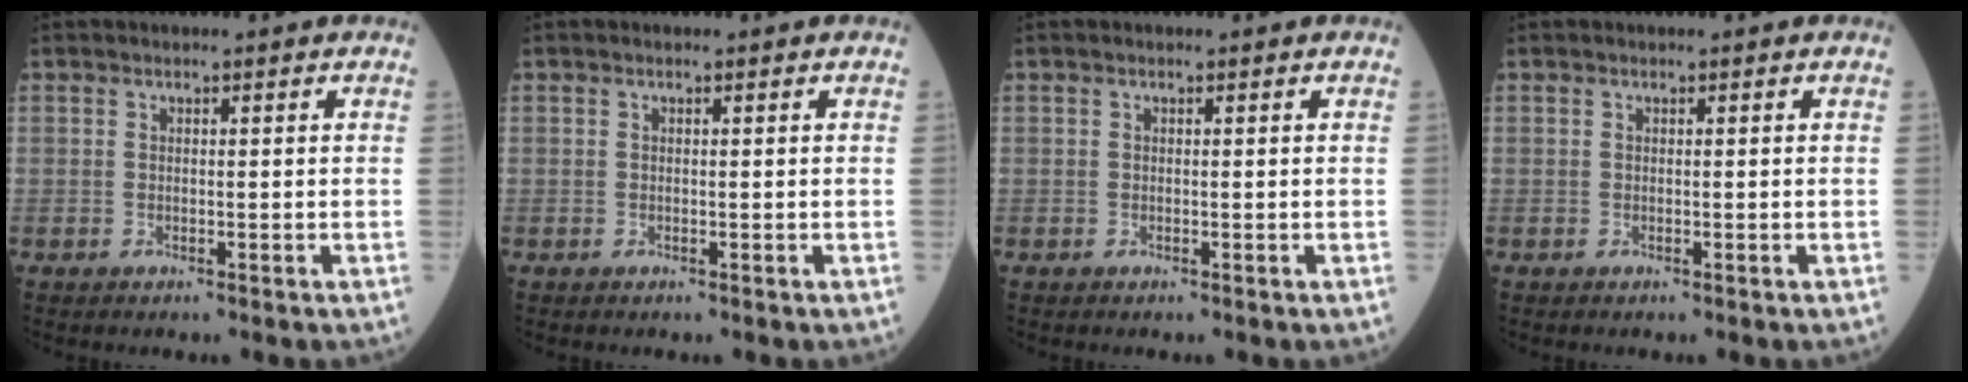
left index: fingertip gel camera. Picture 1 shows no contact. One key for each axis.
{"total": 0.0}
{"total": 0.0}
{"total": 0.0}